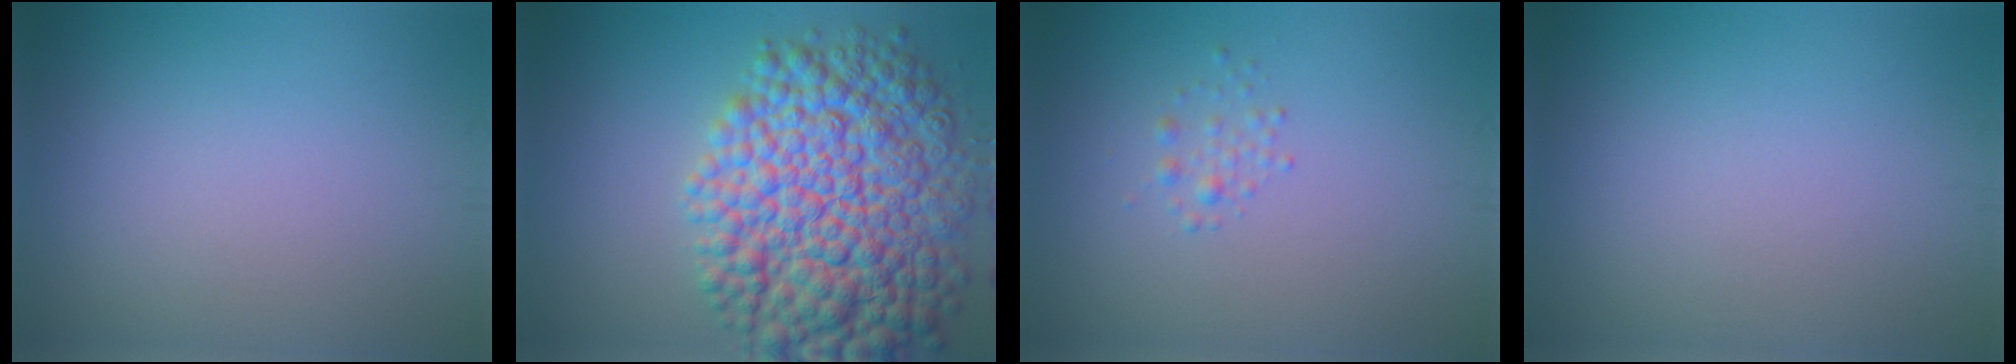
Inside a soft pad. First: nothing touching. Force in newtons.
{"total": 14.0, "press": 14.0, "slide": 0.2}
{"total": 1.0, "press": 1.0, "slide": 0.0}
{"total": 0.0}